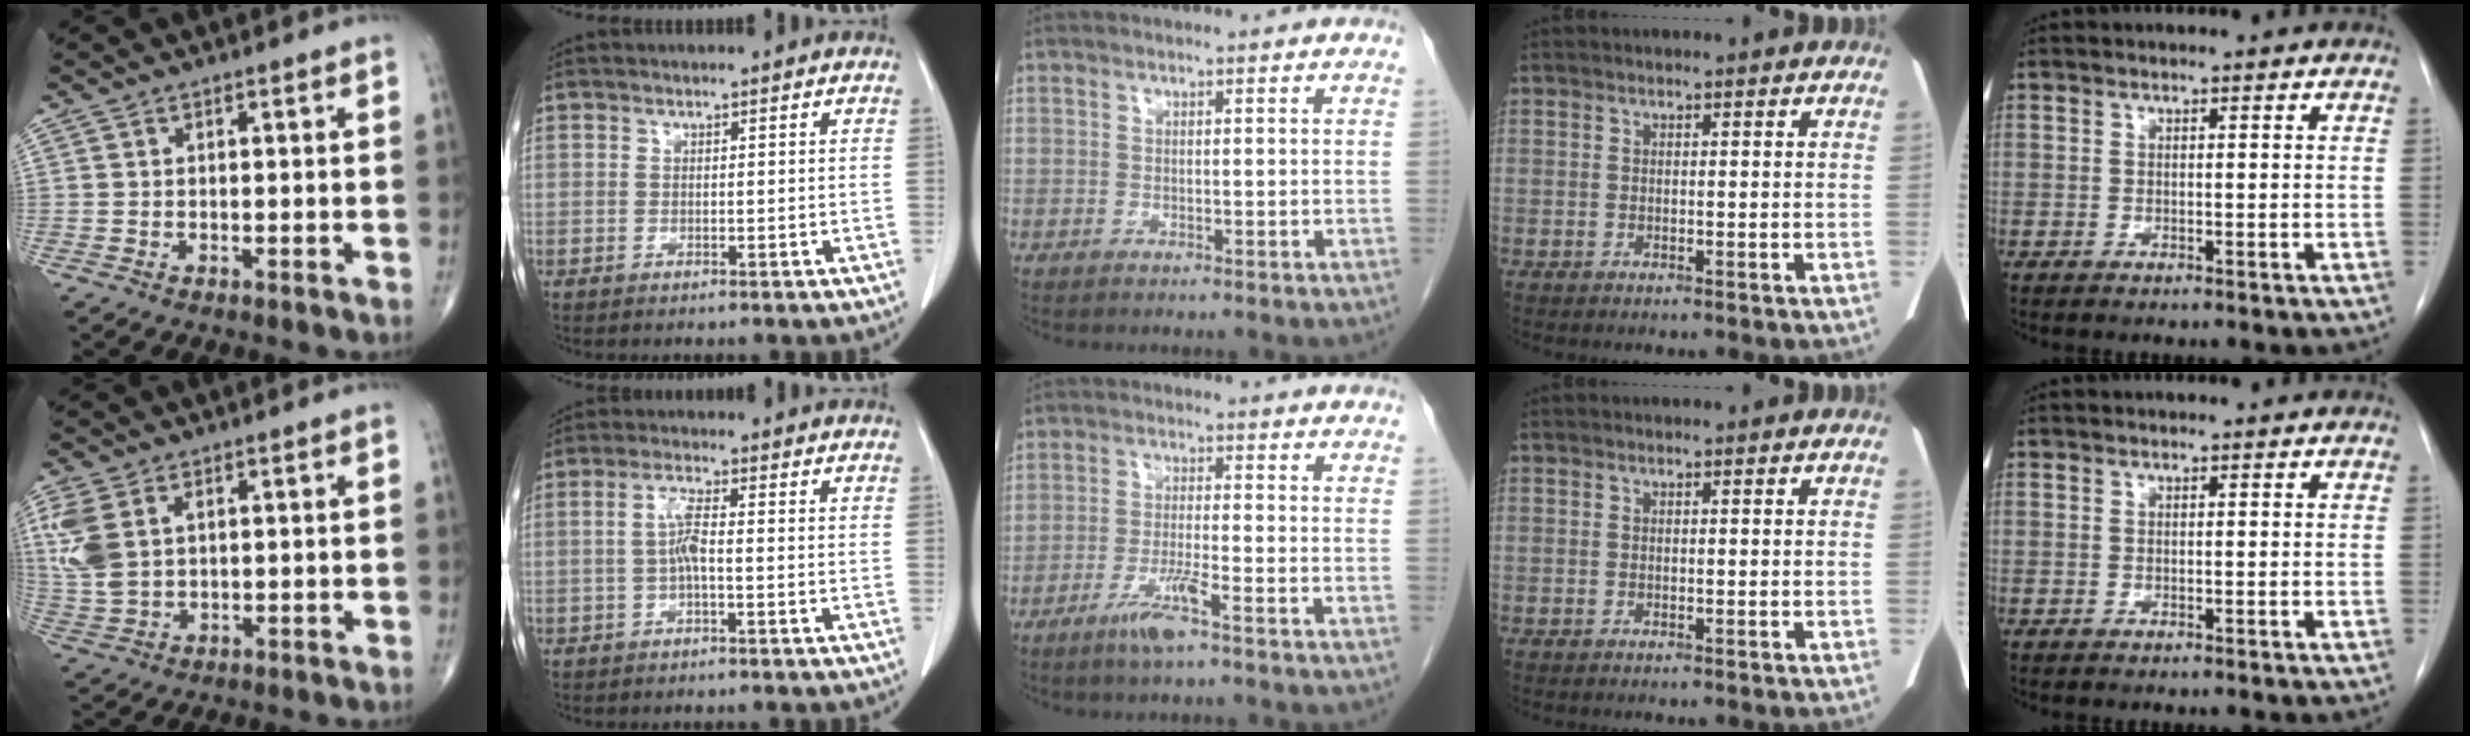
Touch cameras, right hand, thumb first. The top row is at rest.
{"thumb": {"total": 8.5, "force": [2.5, 5.2, 6.2], "torque": [-0.156, 0.004, 0.059]}, "index": {"total": 3.6, "force": [-0.4, 0.4, 3.5], "torque": [-0.072, 0.007, -0.008]}, "middle": {"total": 5.1, "force": [-3.2, -0.2, 4.0], "torque": [-0.079, -0.009, -0.064]}}